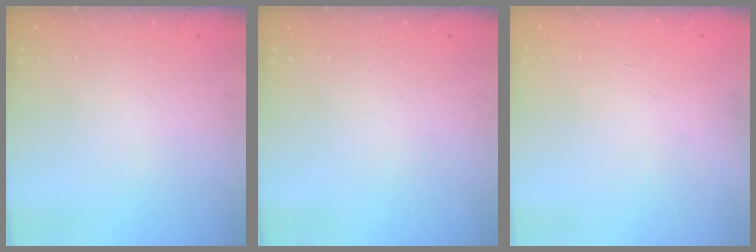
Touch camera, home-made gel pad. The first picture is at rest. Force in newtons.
{"total": 0.0}
{"total": 0.0}